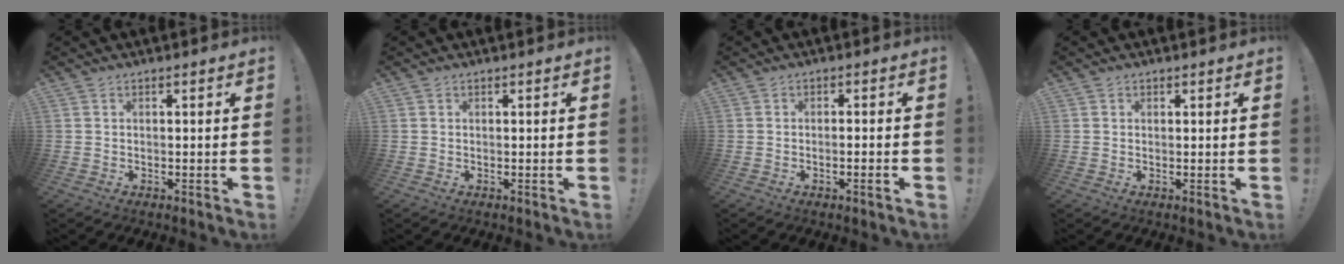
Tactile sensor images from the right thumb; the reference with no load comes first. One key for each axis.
{"total": 0.0}
{"total": 2.5, "fx": -1.2, "fy": -0.1, "fz": 2.2, "tx": -0.034, "ty": -0.001, "tz": -0.020}
{"total": 0.6, "fx": 0.4, "fy": 0.4, "fz": 0.1, "tx": -0.003, "ty": 0.002, "tz": 0.007}